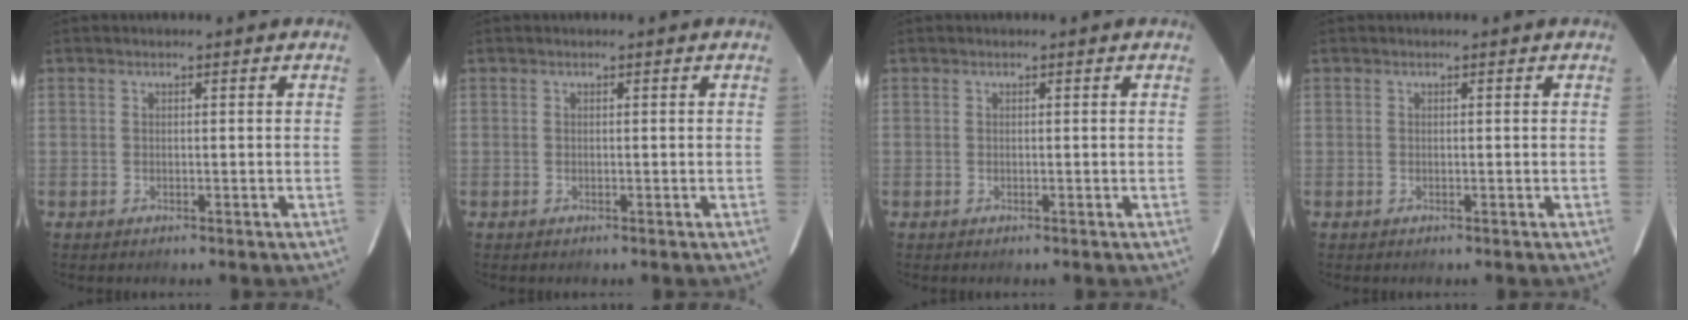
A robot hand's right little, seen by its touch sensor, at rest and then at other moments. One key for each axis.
{"total": 0.0}
{"total": 0.0}
{"total": 0.0}